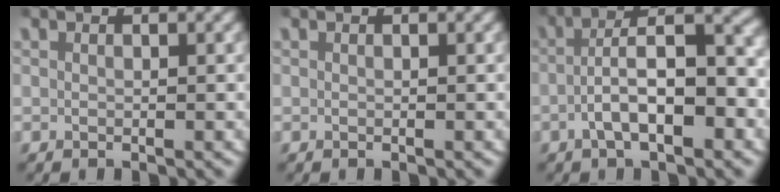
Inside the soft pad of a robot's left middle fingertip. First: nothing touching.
{"total": 0.0}
{"total": 5.5, "force": [-1.6, 1.8, 4.9], "torque": [-0.074, 0.009, -0.027]}